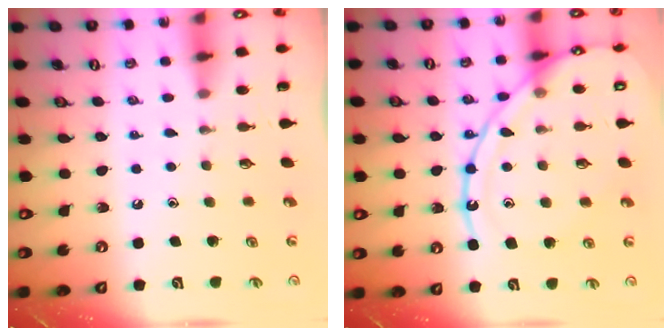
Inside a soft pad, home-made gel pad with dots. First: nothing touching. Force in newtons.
{"total": 15.9, "press": 15.8, "slide": 1.5}